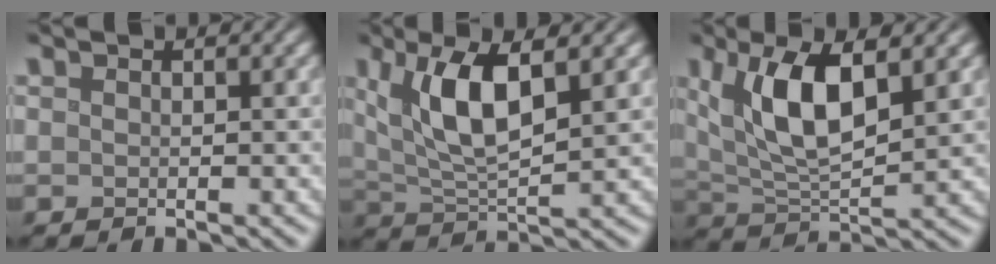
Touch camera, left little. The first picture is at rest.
{"total": 6.5, "force": [2.2, 2.2, 5.7], "torque": [-0.113, 0.001, 0.046]}
{"total": 7.2, "force": [2.4, 2.7, 6.3], "torque": [-0.124, 0.001, 0.048]}